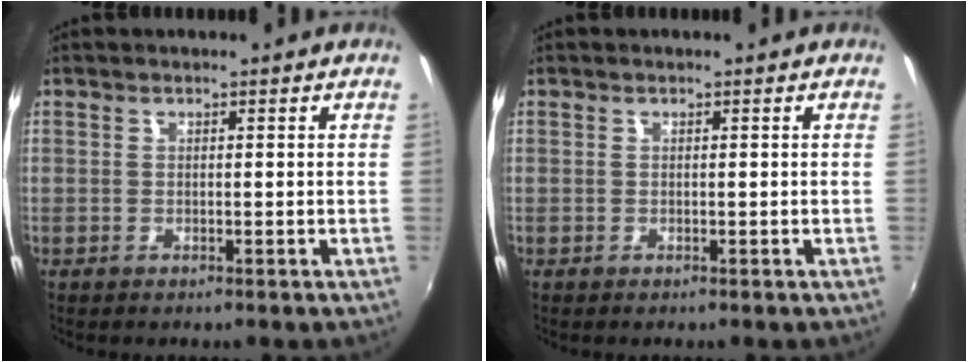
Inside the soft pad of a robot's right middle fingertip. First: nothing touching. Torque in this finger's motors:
{"motor_torque": [-0.10, 0.04, -0.02, 0.01]}